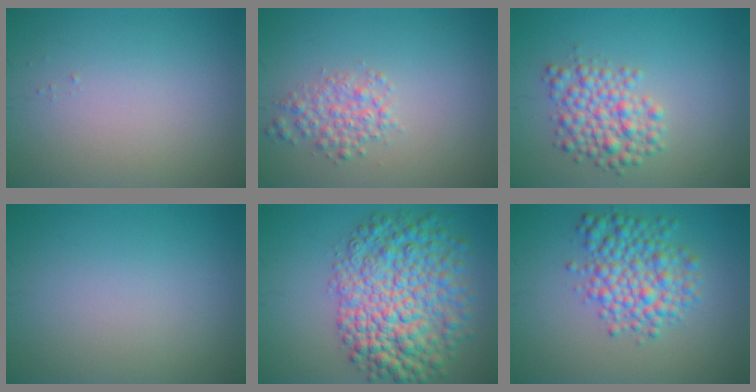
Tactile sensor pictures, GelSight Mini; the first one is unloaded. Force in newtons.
{"total": 2.4, "press": 2.4, "slide": 0.1}
{"total": 4.0, "press": 4.0, "slide": 0.1}
{"total": 0.0}
{"total": 9.8, "press": 9.8, "slide": 0.3}
{"total": 5.4, "press": 5.4, "slide": 0.1}